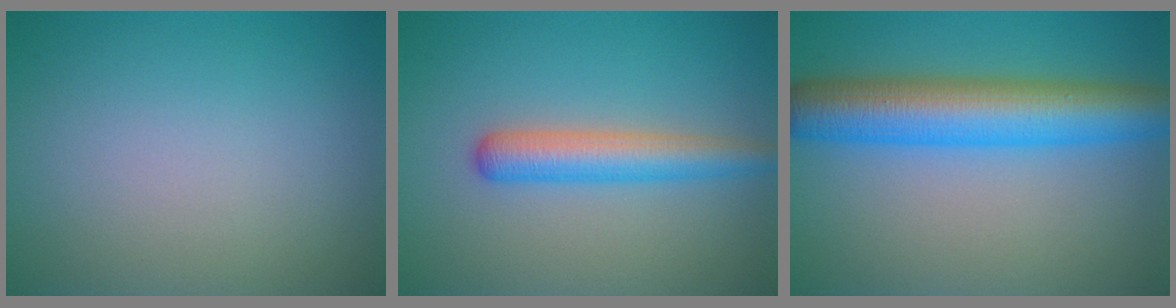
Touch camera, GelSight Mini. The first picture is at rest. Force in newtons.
{"total": 3.8, "press": 3.8, "slide": 0.0}
{"total": 8.5, "press": 8.5, "slide": 0.1}